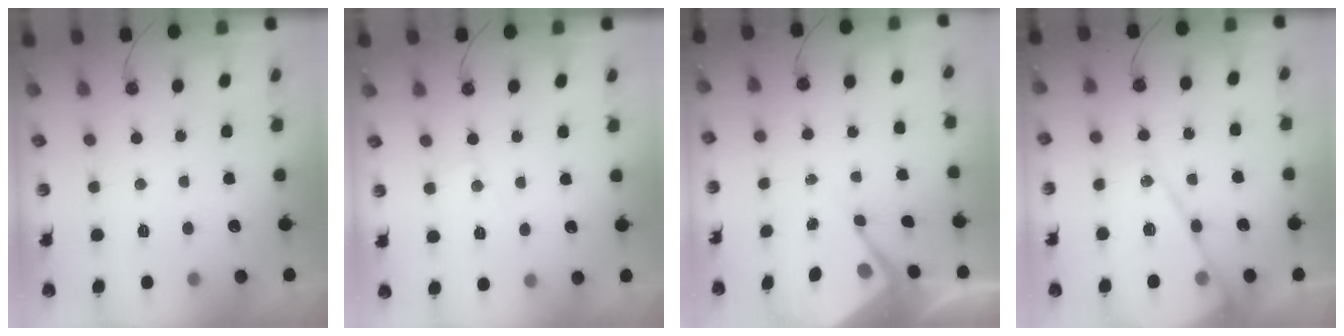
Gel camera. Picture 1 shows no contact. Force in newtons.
{"total": 6.2, "press": 6.2, "slide": 0.7}
{"total": 6.0, "press": 6.0, "slide": 0.5}
{"total": 15.8, "press": 15.8, "slide": 1.5}